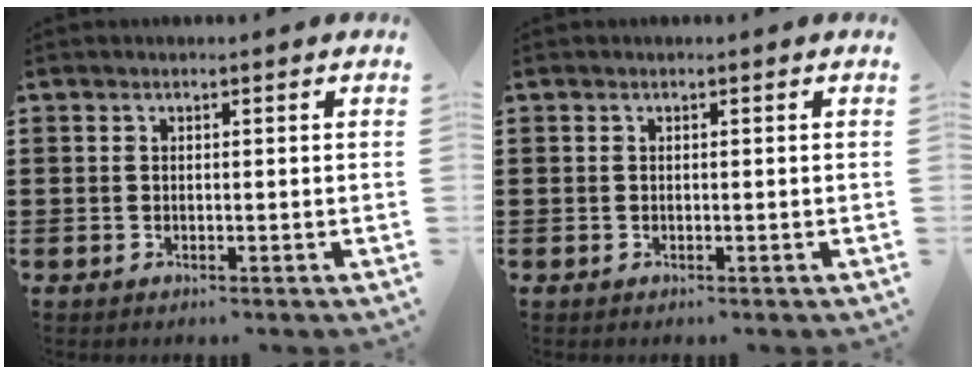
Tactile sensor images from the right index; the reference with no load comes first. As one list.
[{"total": 0.0}]